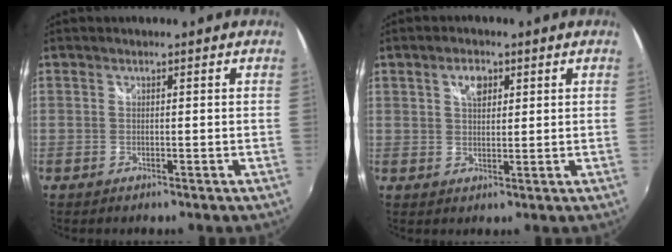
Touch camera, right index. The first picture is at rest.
{"total": 3.7, "force": [1.7, 2.2, 2.5], "torque": [-0.039, 0.007, 0.029]}